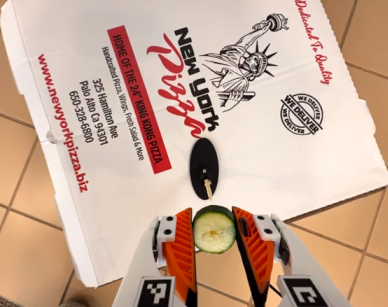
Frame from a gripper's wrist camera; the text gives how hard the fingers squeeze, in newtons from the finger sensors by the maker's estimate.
{"total": 8.1, "left": 8.4, "right": 7.8}